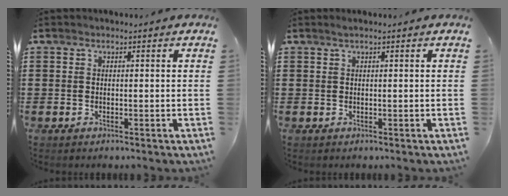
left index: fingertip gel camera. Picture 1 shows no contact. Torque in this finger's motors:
{"motor_torque": [0.25, -0.22, 0.09, 0.00]}